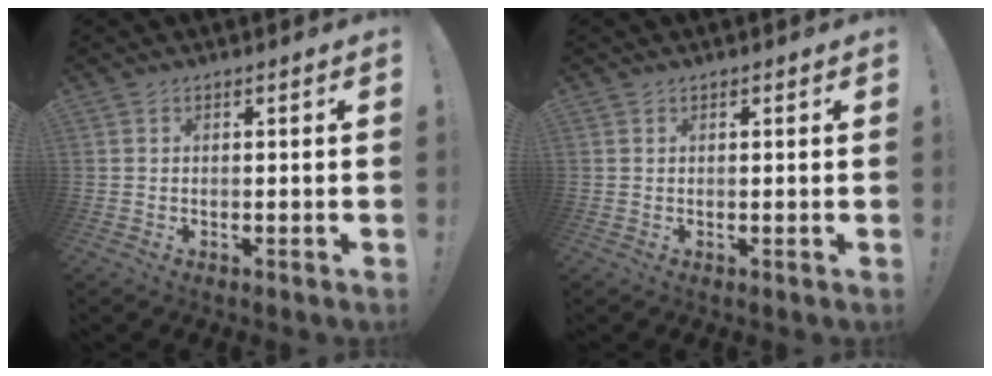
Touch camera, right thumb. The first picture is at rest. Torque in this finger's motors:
{"motor_torque": [-0.03, 0.24, 0.02, -0.10, 0.11]}